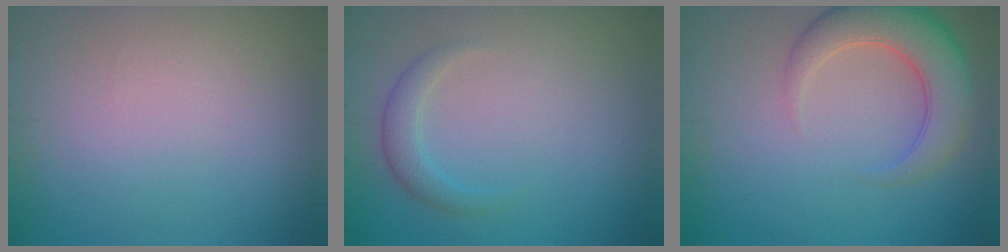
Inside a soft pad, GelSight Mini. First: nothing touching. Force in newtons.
{"total": 1.8, "press": 1.8, "slide": 0.1}
{"total": 6.0, "press": 6.0, "slide": 0.5}